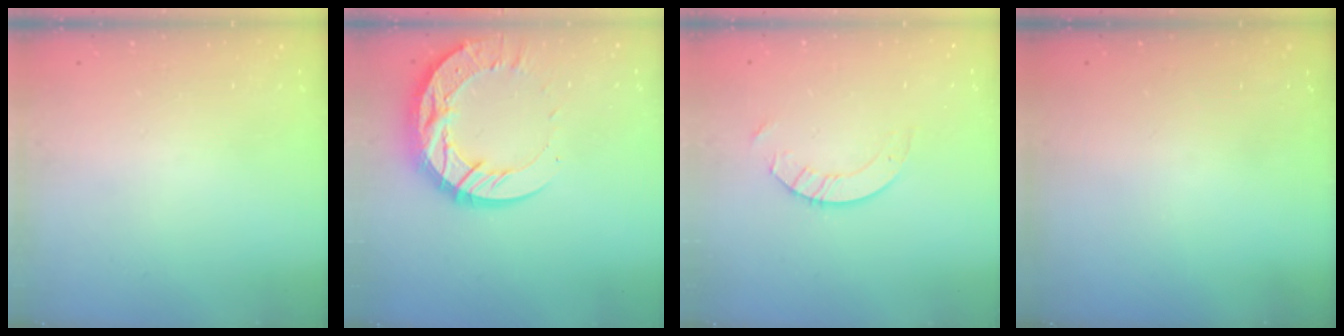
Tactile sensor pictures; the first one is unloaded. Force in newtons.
{"total": 18.7, "press": 18.6, "slide": 1.8}
{"total": 4.9, "press": 4.9, "slide": 0.5}
{"total": 0.0}